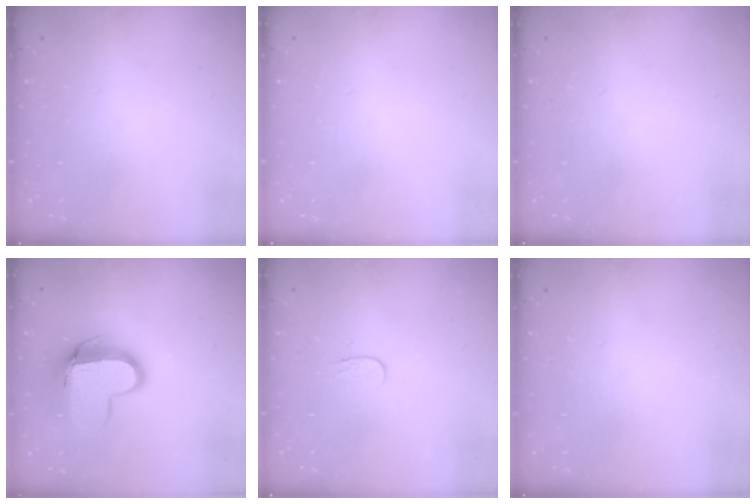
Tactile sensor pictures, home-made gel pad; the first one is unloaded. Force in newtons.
{"total": 0.0}
{"total": 0.0}
{"total": 12.1, "press": 12.0, "slide": 1.2}
{"total": 3.7, "press": 3.7, "slide": 0.4}
{"total": 0.0}